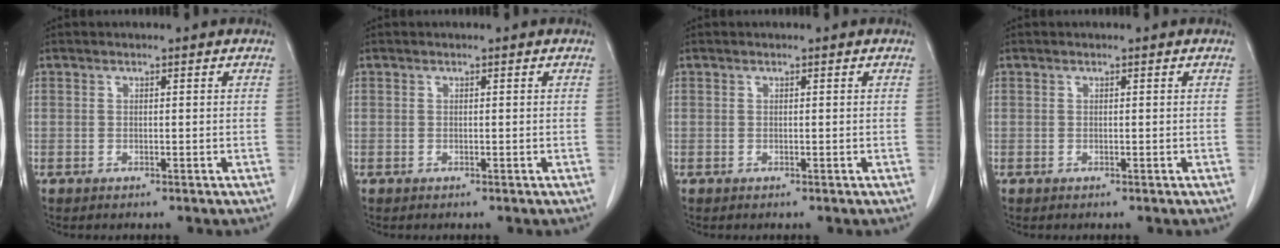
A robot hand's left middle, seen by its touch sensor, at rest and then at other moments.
{"total": 0.0}
{"total": 0.0}
{"total": 0.0}